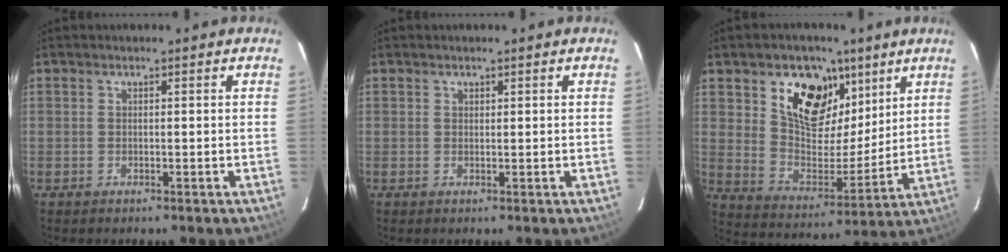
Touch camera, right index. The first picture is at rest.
{"total": 0.5, "force": [0.4, 0.3, 0.0], "torque": [0.001, 0.002, 0.006]}
{"total": 16.0, "force": [8.6, 10.0, 9.0], "torque": [-0.165, 0.006, 0.159]}